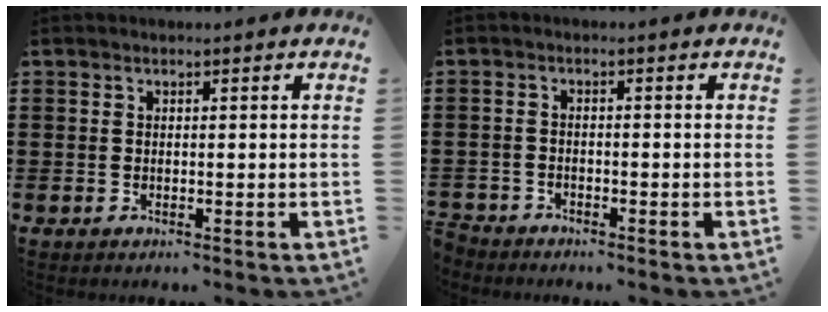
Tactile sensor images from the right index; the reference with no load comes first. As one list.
[{"total": 1.8, "force": [-1.8, 0.3, -0.1], "torque": [-0.005, 0.001, -0.040]}]